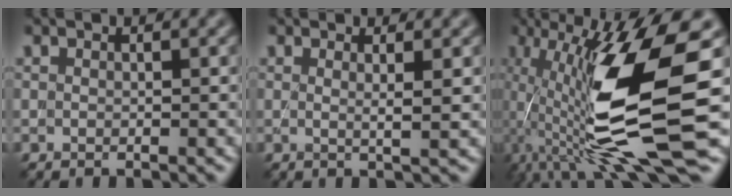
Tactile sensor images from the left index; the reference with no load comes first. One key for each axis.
{"total": 1.8, "fx": 0.5, "fy": 0.4, "fz": 1.7, "tx": -0.026, "ty": 0.000, "tz": 0.000}
{"total": 13.5, "fx": -0.7, "fy": 3.6, "fz": 13.0, "tx": -0.240, "ty": -0.009, "tz": -0.008}